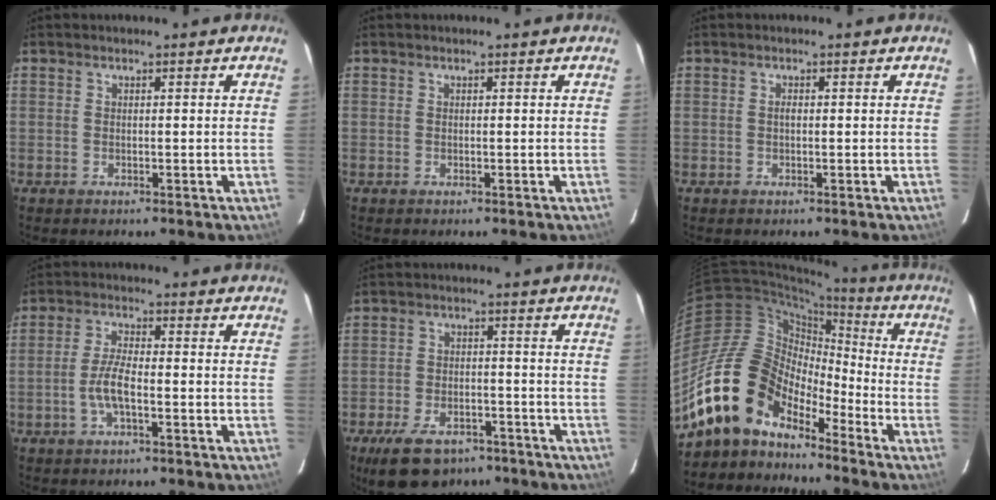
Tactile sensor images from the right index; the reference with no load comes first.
{"total": 0.0}
{"total": 0.7, "force": [0.0, 0.4, 0.6], "torque": [-0.011, 0.003, -0.002]}
{"total": 5.1, "force": [-1.8, 1.3, 4.6], "torque": [-0.098, 0.005, -0.035]}
{"total": 12.4, "force": [-8.6, 6.5, 6.2], "torque": [-0.144, -0.001, -0.132]}
{"total": 16.1, "force": [-12.1, 8.2, 6.7], "torque": [-0.127, 0.018, -0.234]}